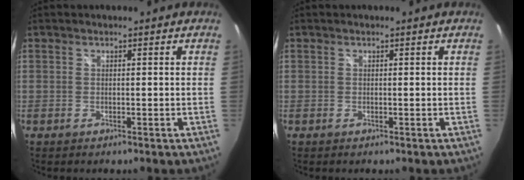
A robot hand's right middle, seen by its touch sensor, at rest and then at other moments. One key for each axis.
{"total": 0.0}